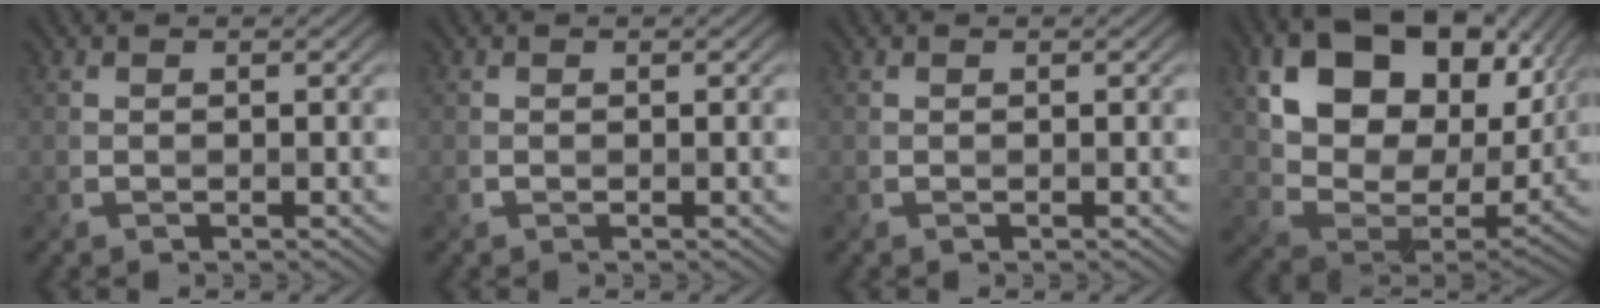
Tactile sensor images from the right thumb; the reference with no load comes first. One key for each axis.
{"total": 0.0}
{"total": 0.0}
{"total": 17.0, "fx": 7.6, "fy": 11.2, "fz": 10.3, "tx": -0.198, "ty": -0.003, "tz": 0.153}